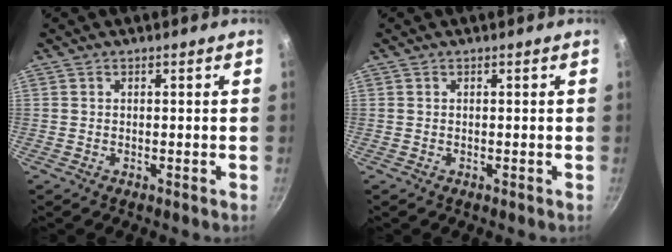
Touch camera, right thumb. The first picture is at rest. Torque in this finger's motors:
{"motor_torque": [-0.10, -0.10, 0.11, 0.01, 0.00]}